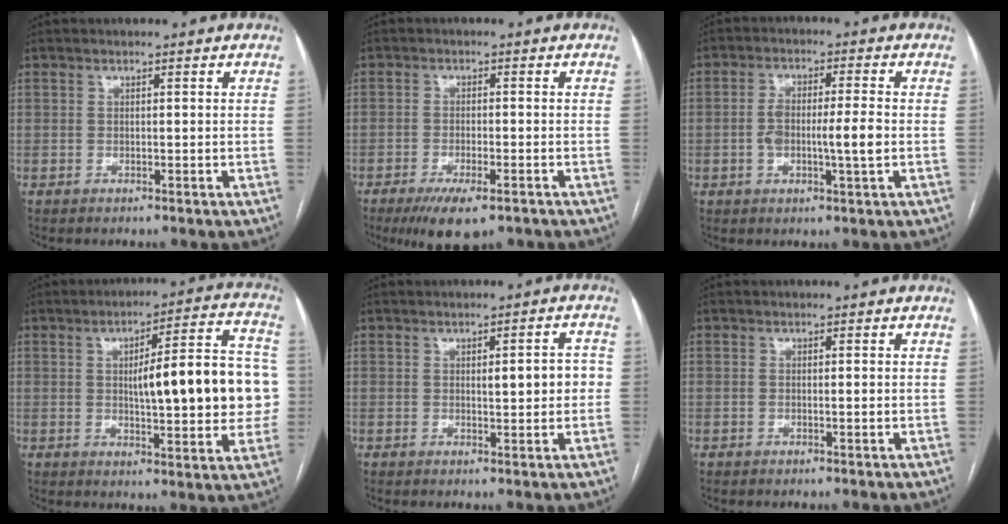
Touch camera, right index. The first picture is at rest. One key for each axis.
{"total": 7.4, "fx": -4.9, "fy": 2.0, "fz": 5.3, "tx": -0.087, "ty": -0.014, "tz": -0.075}
{"total": 6.7, "fx": -1.0, "fy": 0.9, "fz": 6.5, "tx": -0.126, "ty": 0.007, "tz": -0.019}
{"total": 17.5, "fx": 0.7, "fy": 3.9, "fz": 17.1, "tx": -0.220, "ty": 0.033, "tz": 0.015}
{"total": 4.5, "fx": 0.2, "fy": 1.3, "fz": 4.3, "tx": -0.055, "ty": 0.008, "tz": 0.005}
{"total": 0.5, "fx": -0.1, "fy": 0.0, "fz": 0.5, "tx": -0.009, "ty": 0.001, "tz": -0.002}